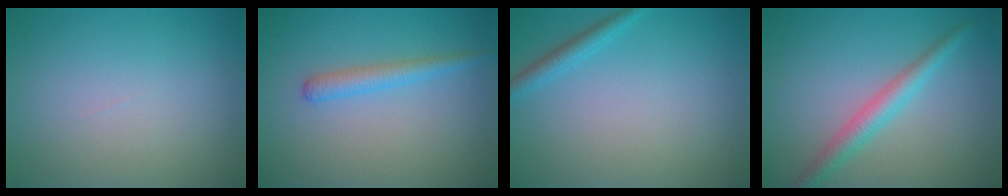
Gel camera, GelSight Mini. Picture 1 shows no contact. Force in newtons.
{"total": 2.0, "press": 2.0, "slide": 0.1}
{"total": 1.6, "press": 1.6, "slide": 0.1}
{"total": 2.9, "press": 2.9, "slide": 0.0}